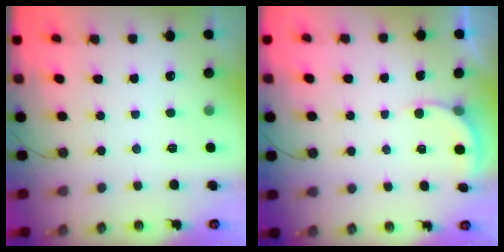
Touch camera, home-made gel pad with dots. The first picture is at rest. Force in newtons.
{"total": 2.1, "press": 2.1, "slide": 0.2}